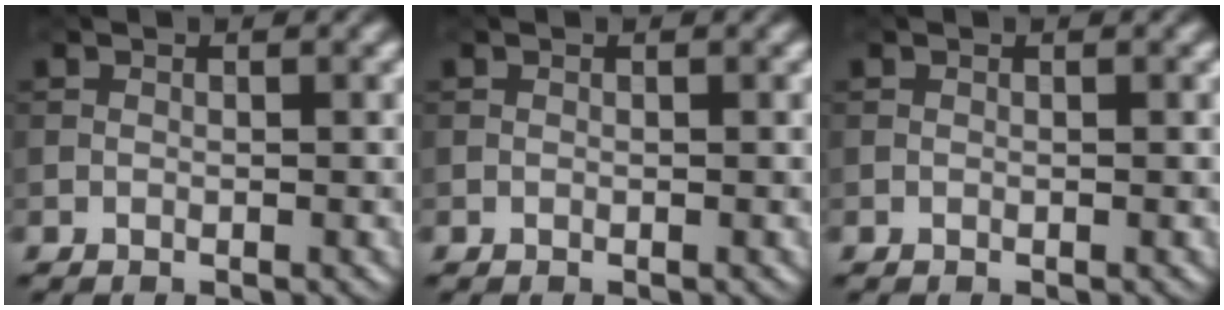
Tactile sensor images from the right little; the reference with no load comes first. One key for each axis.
{"total": 0.0}
{"total": 0.0}